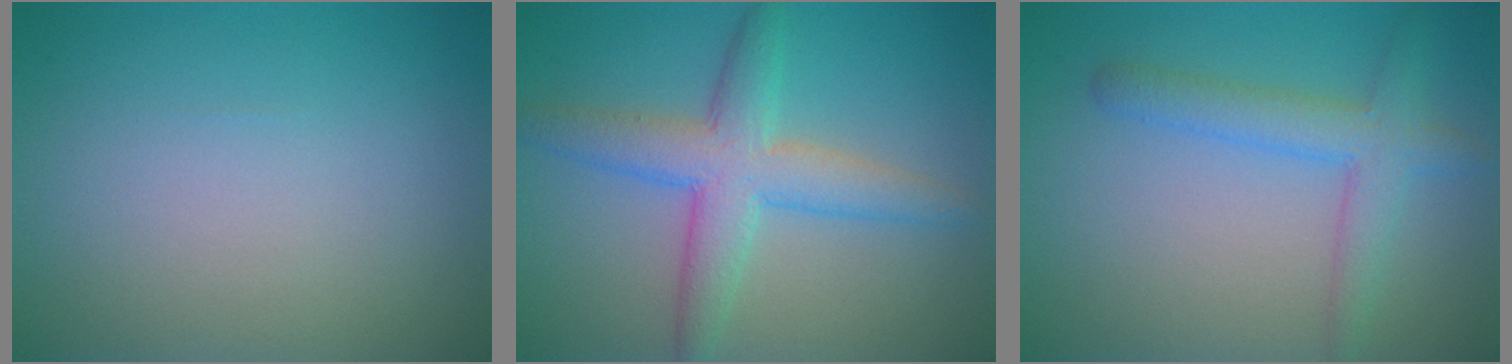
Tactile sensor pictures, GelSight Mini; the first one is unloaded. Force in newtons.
{"total": 5.3, "press": 5.3, "slide": 0.0}
{"total": 3.4, "press": 3.4, "slide": 0.2}